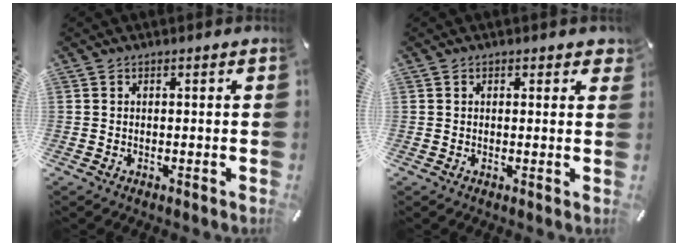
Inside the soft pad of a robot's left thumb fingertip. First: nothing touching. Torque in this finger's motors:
{"motor_torque": [0.72, 0.26, 0.05, 0.05, 0.02]}